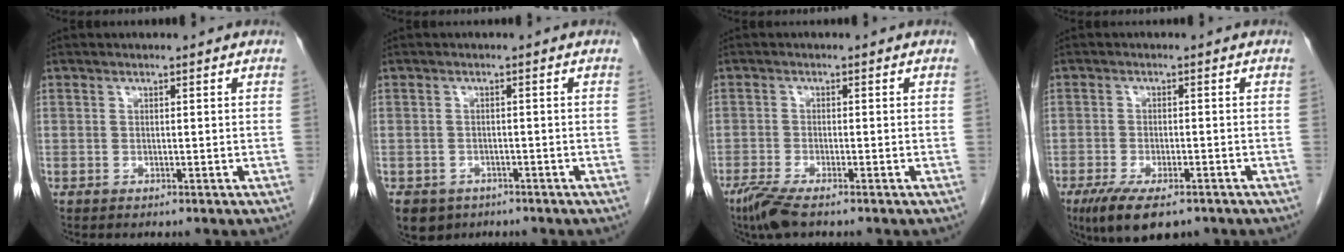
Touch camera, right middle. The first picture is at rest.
{"total": 4.5, "force": [-3.0, 3.3, 0.7], "torque": [-0.012, 0.003, -0.044]}
{"total": 4.7, "force": [-3.5, 0.6, 3.2], "torque": [-0.066, -0.014, -0.066]}
{"total": 8.5, "force": [-5.8, 2.8, 5.5], "torque": [-0.090, -0.015, -0.092]}